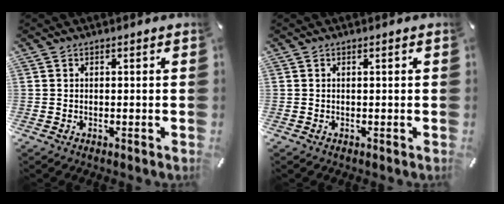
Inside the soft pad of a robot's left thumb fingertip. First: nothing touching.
{"total": 0.0}